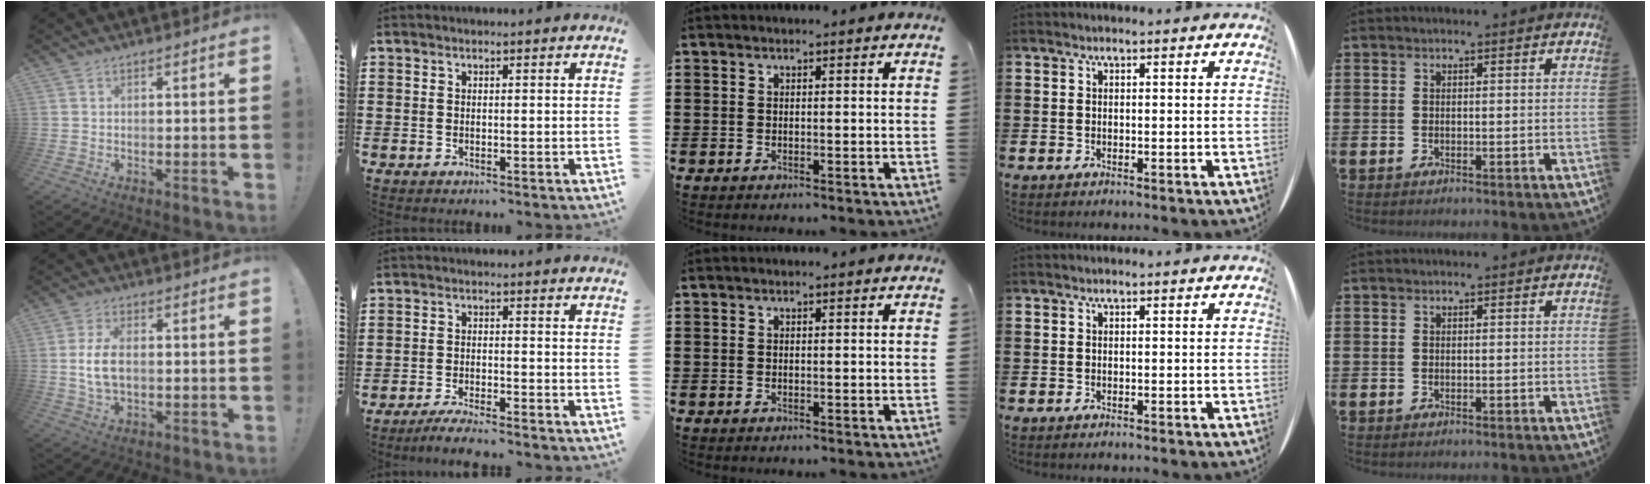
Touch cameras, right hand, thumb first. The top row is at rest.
{"thumb": {"total": 7.2, "force": [0.1, 3.9, 6.1], "torque": [-0.122, -0.003, -0.002]}, "index": {"total": 3.0, "force": [-2.9, -0.3, 0.7], "torque": [-0.014, 0.000, -0.059]}}